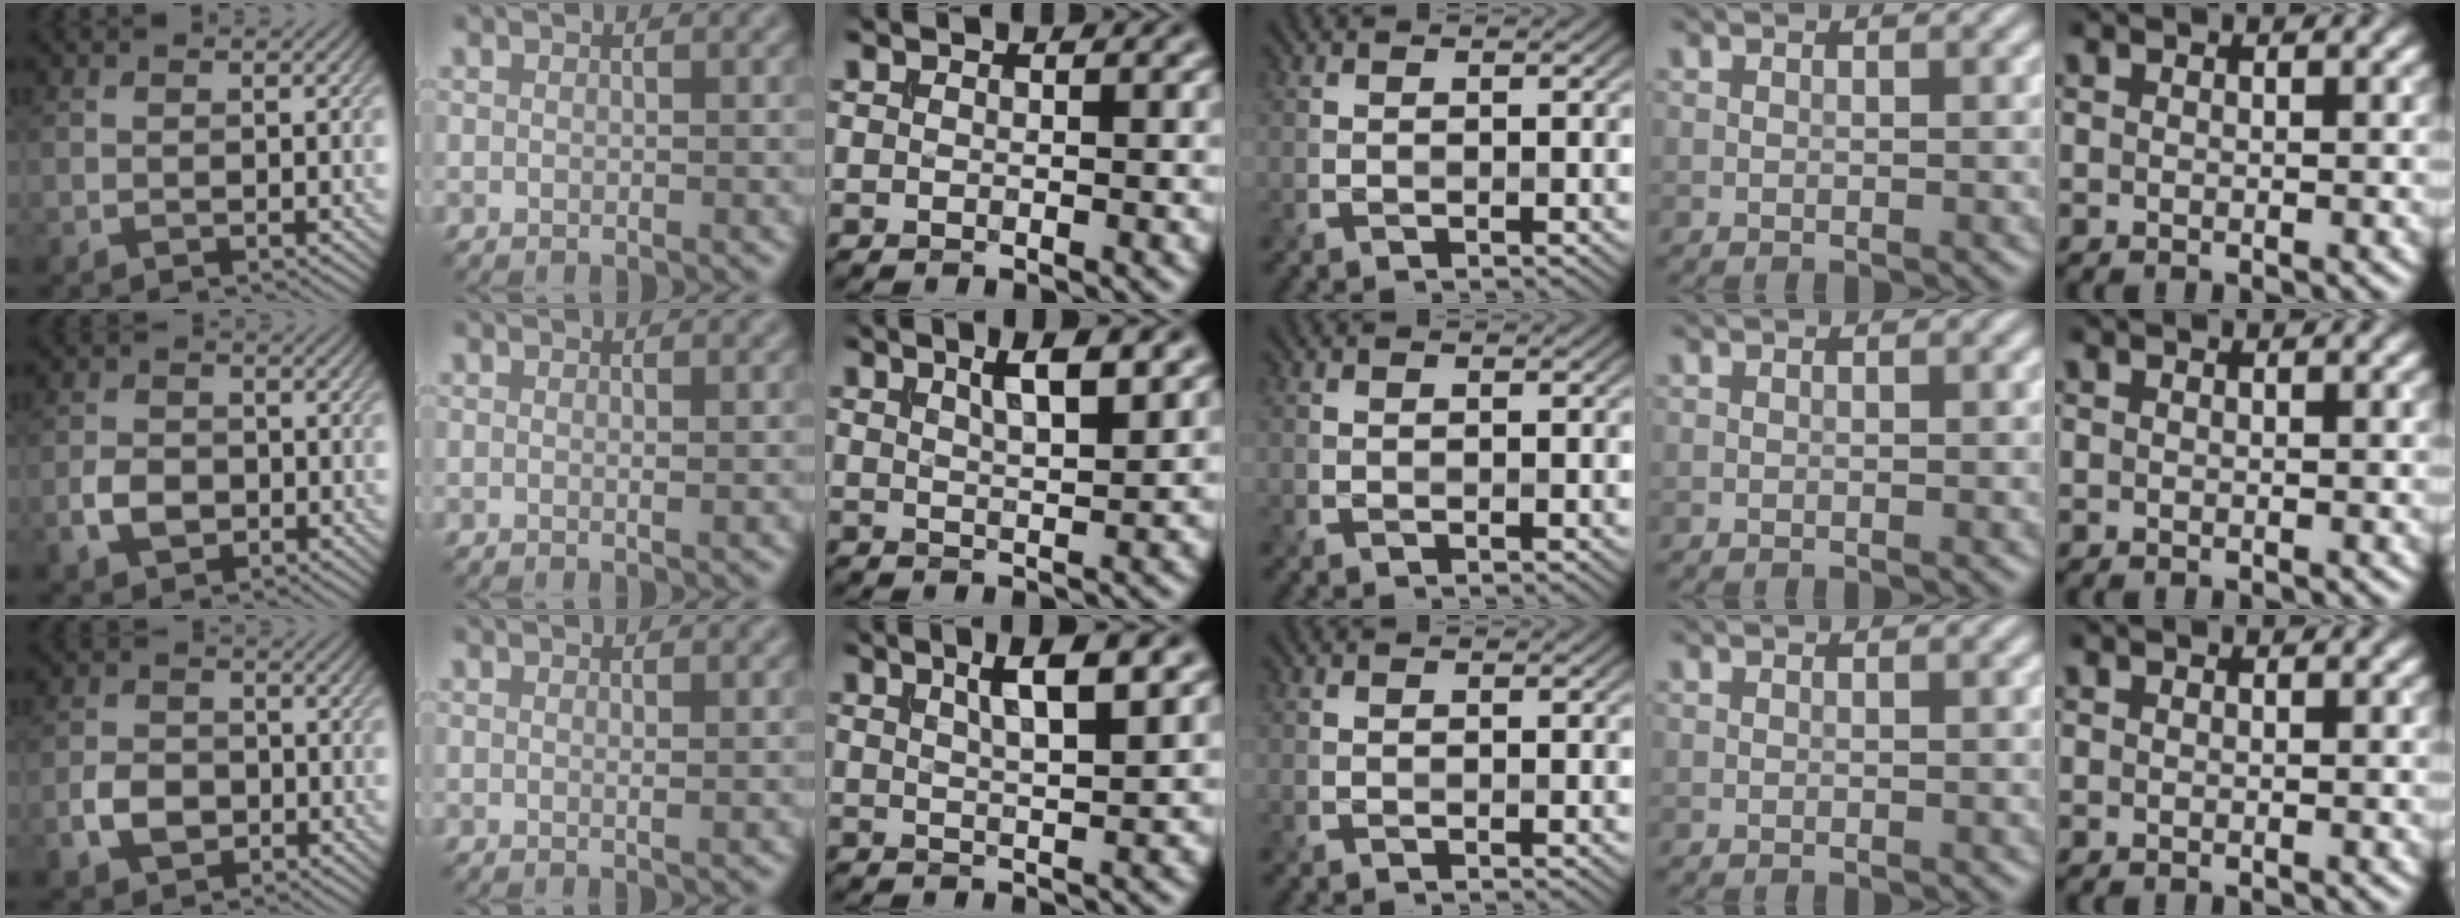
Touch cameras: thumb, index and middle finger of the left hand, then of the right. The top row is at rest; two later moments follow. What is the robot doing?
{"motion": "extract", "object": "file holder"}